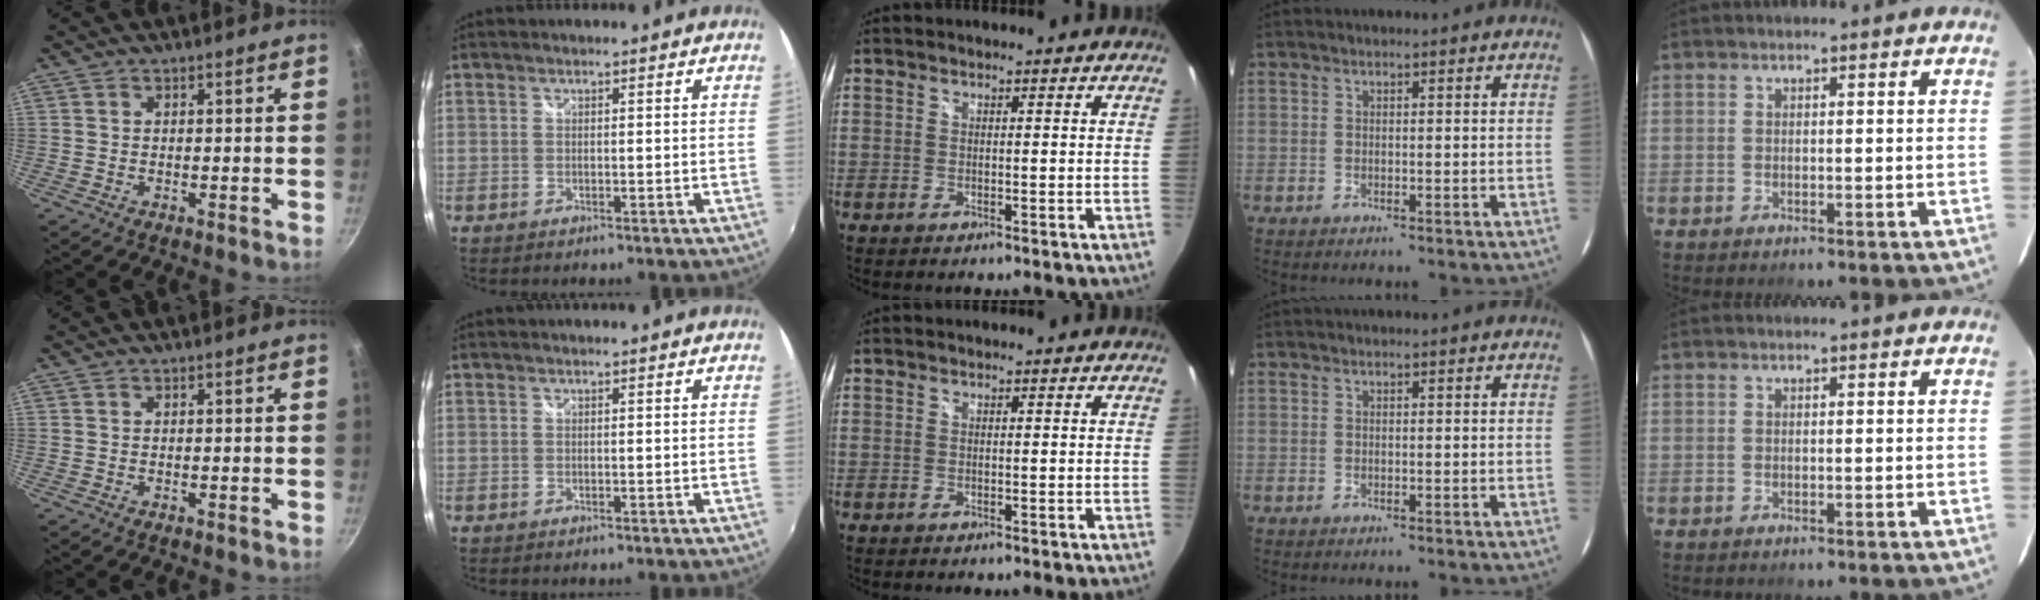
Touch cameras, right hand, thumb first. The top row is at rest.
{}